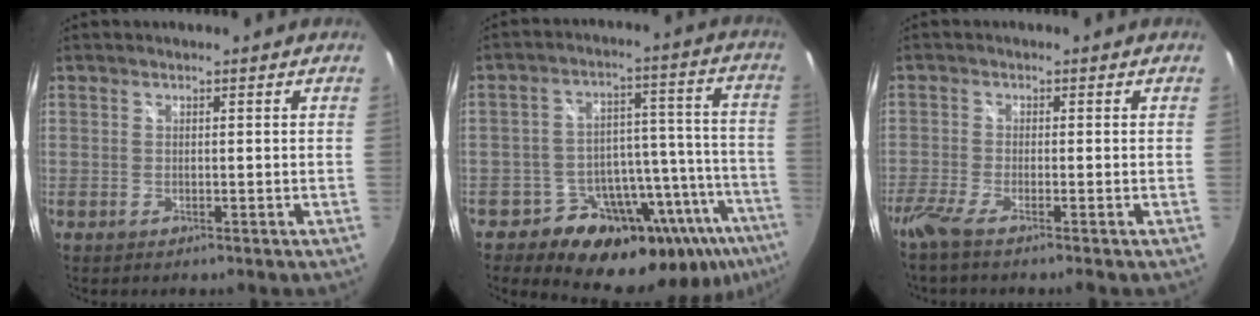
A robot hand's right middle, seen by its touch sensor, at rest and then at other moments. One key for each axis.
{"total": 19.9, "fx": -14.2, "fy": 10.9, "fz": 8.6, "tx": -0.121, "ty": 0.036, "tz": -0.194}
{"total": 4.6, "fx": -3.6, "fy": -0.4, "fz": 2.8, "tx": -0.072, "ty": -0.021, "tz": -0.075}